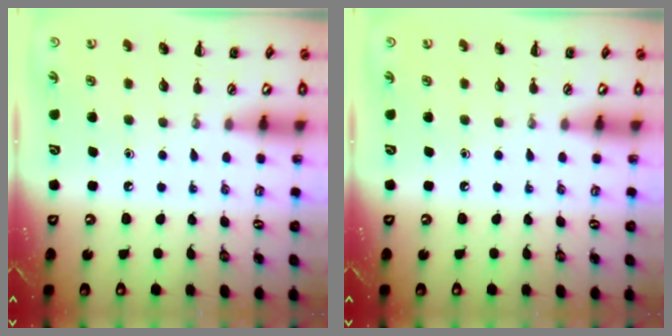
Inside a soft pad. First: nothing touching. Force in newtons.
{"total": 0.0}